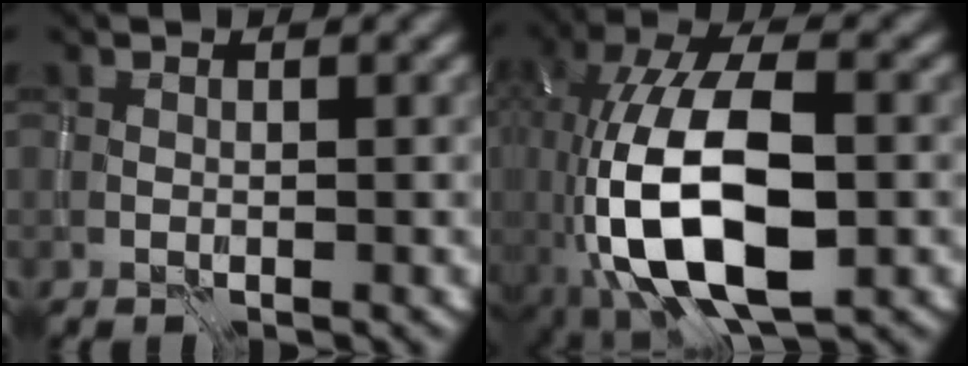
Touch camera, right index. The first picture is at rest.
{"total": 13.8, "force": [-3.7, 6.2, 11.7], "torque": [-0.226, 0.001, -0.069]}